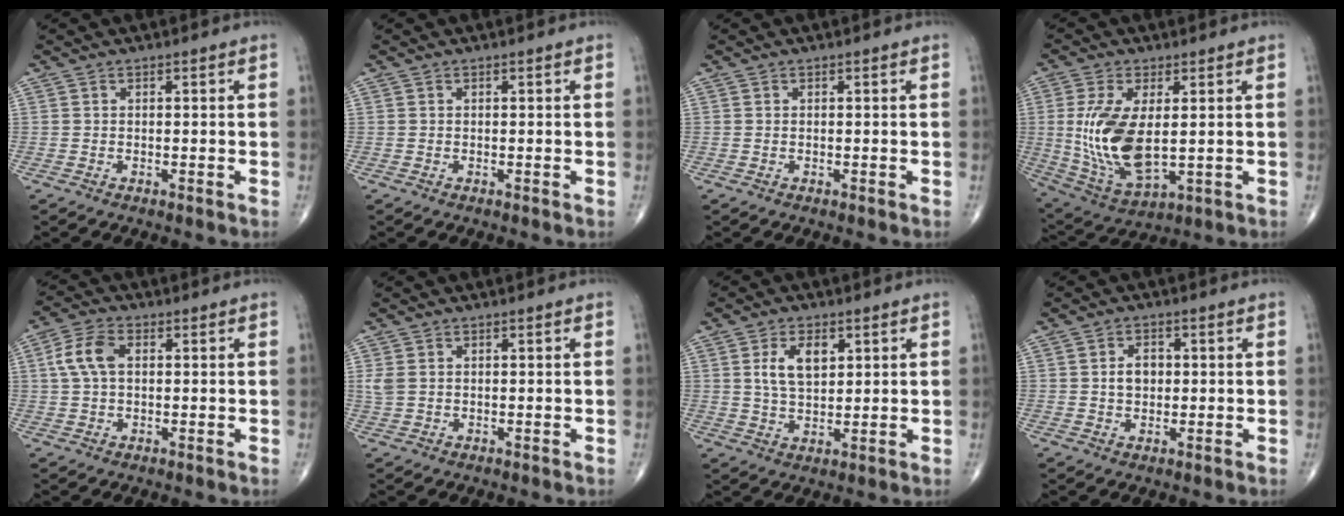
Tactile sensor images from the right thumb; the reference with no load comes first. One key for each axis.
{"total": 0.0}
{"total": 0.0}
{"total": 14.7, "fx": 0.8, "fy": 7.0, "fz": 12.9, "tx": -0.267, "ty": -0.018, "tz": 0.033}
{"total": 6.5, "fx": 1.2, "fy": 3.9, "fz": 5.1, "tx": -0.110, "ty": 0.016, "tz": 0.020}
{"total": 2.2, "fx": 0.4, "fy": 1.6, "fz": 1.5, "tx": -0.046, "ty": 0.005, "tz": 0.013}
{"total": 7.1, "fx": 2.3, "fy": 4.0, "fz": 5.4, "tx": -0.088, "ty": -0.010, "tz": 0.047}
{"total": 3.9, "fx": 0.4, "fy": 2.8, "fz": 2.7, "tx": -0.037, "ty": 0.004, "tz": 0.006}